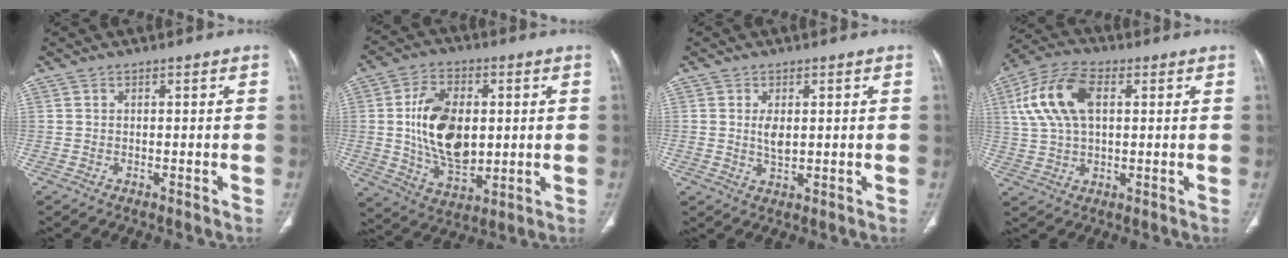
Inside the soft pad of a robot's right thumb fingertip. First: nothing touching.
{"total": 16.0, "force": [1.3, 9.8, 12.6], "torque": [-0.201, -0.009, 0.030]}
{"total": 3.3, "force": [0.5, 1.7, 2.8], "torque": [-0.051, -0.008, 0.014]}
{"total": 13.4, "force": [3.5, 7.5, 10.5], "torque": [-0.218, 0.017, 0.064]}